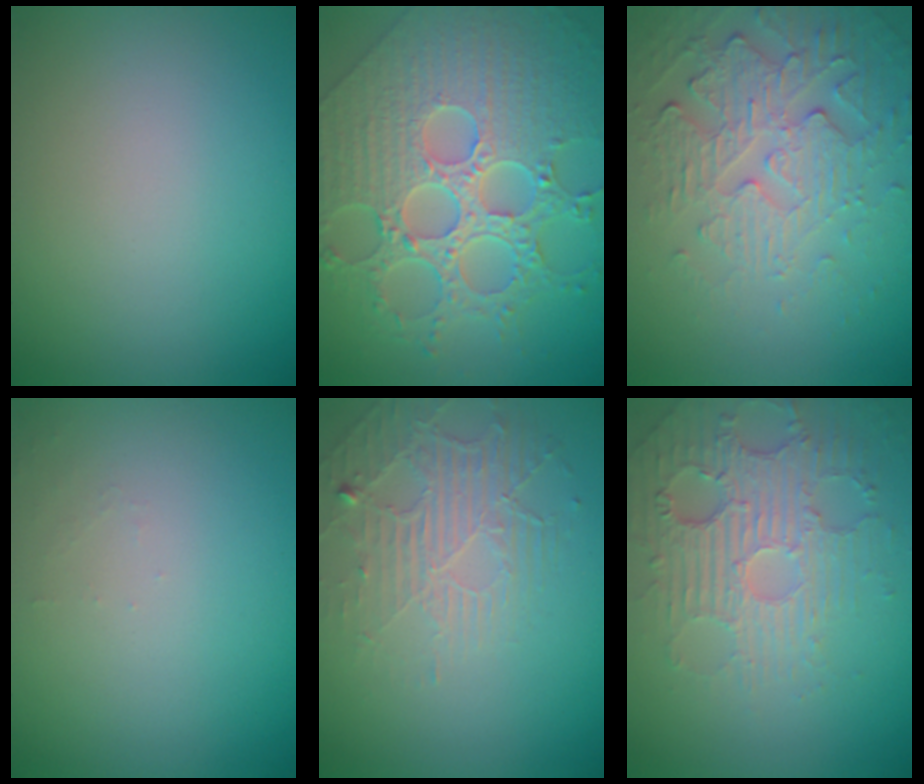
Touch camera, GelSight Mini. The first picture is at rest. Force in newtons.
{"total": 9.4, "press": 7.0, "slide": 6.3}
{"total": 5.8, "press": 3.7, "slide": 4.4}
{"total": 0.7, "press": 0.7, "slide": 0.1}
{"total": 2.3, "press": 1.7, "slide": 1.6}
{"total": 4.1, "press": 3.7, "slide": 1.8}